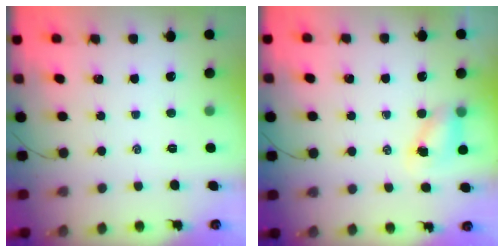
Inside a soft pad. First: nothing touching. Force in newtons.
{"total": 5.8, "press": 5.8, "slide": 0.6}